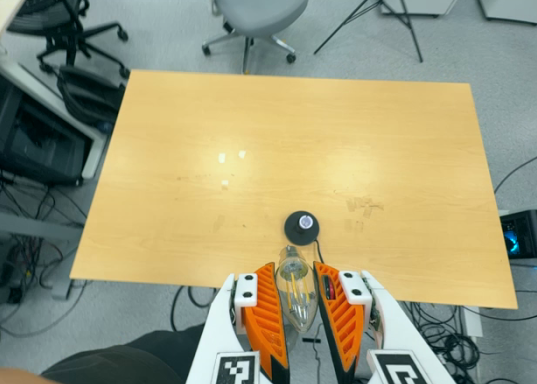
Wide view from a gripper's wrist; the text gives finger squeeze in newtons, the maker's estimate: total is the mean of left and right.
{"total": 14.0, "left": 15.8, "right": 12.3}